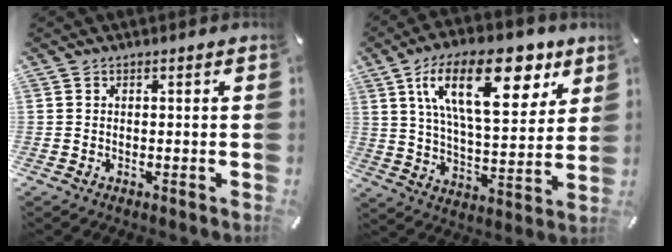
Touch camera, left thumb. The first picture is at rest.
{"total": 23.8, "force": [11.2, 10.9, 17.9], "torque": [-0.300, -0.032, 0.176]}